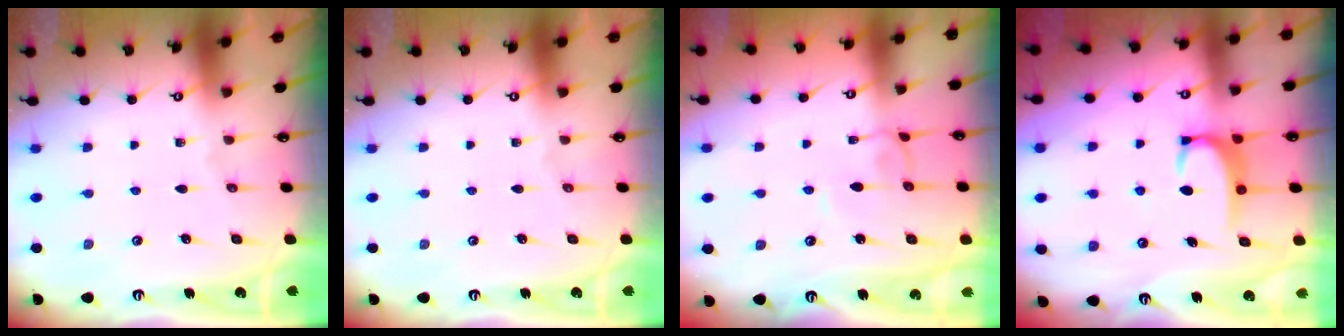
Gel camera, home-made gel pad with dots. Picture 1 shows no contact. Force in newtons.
{"total": 0.0}
{"total": 2.6, "press": 2.6, "slide": 0.2}
{"total": 3.9, "press": 3.8, "slide": 0.5}